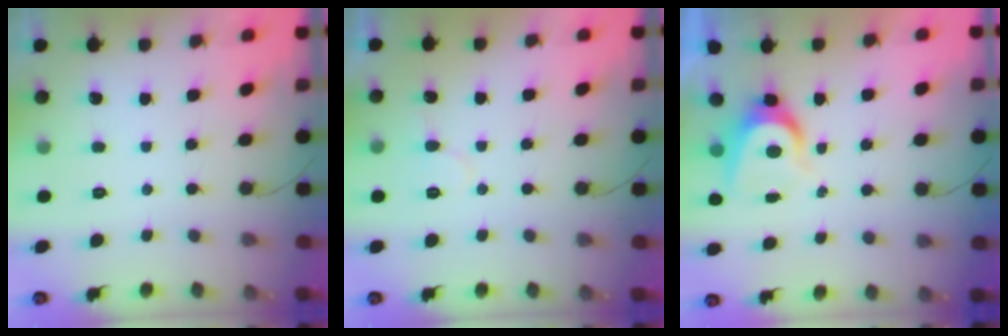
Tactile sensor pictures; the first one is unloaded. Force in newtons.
{"total": 5.8, "press": 5.8, "slide": 0.3}
{"total": 6.3, "press": 6.3, "slide": 0.4}